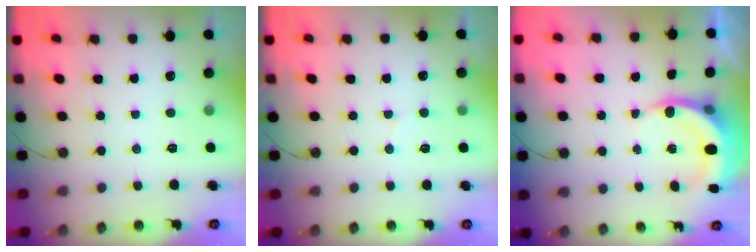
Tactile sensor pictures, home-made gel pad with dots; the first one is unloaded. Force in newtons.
{"total": 3.7, "press": 3.6, "slide": 0.3}
{"total": 6.4, "press": 6.1, "slide": 1.9}